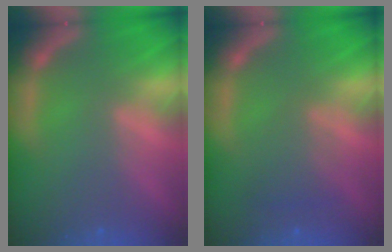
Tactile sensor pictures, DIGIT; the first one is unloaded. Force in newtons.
{"total": 2.5}